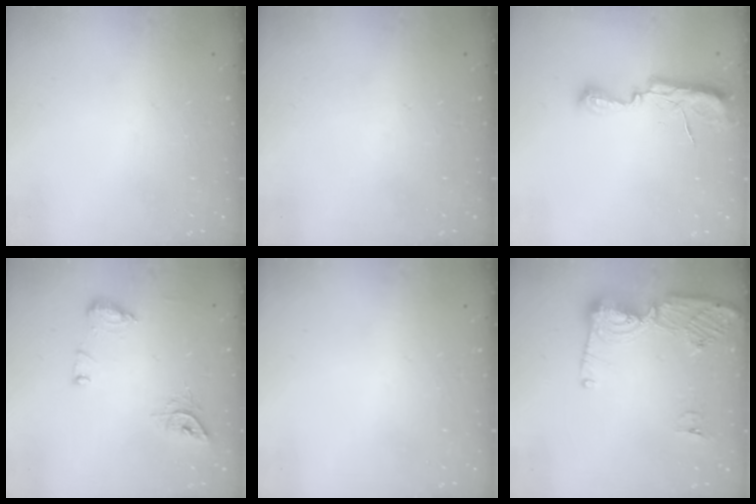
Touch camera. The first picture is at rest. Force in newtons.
{"total": 0.0}
{"total": 8.8, "press": 8.2, "slide": 3.2}
{"total": 9.8, "press": 9.8, "slide": 0.6}
{"total": 0.0}
{"total": 11.7, "press": 11.7, "slide": 1.2}